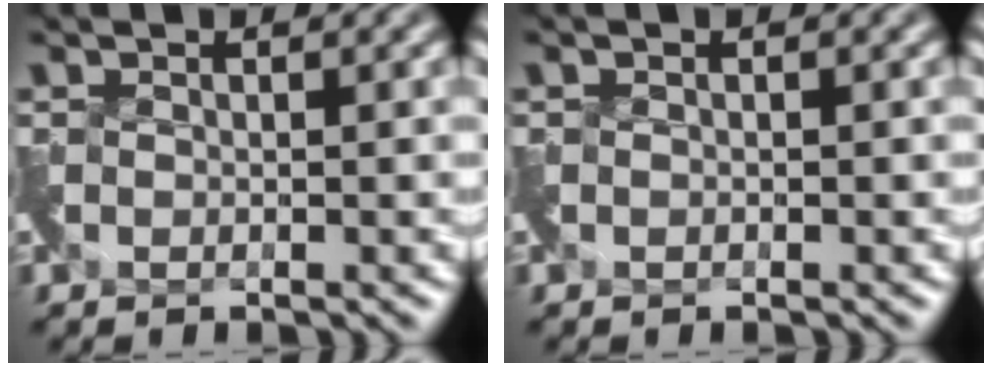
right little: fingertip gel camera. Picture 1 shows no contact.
{"total": 0.0}